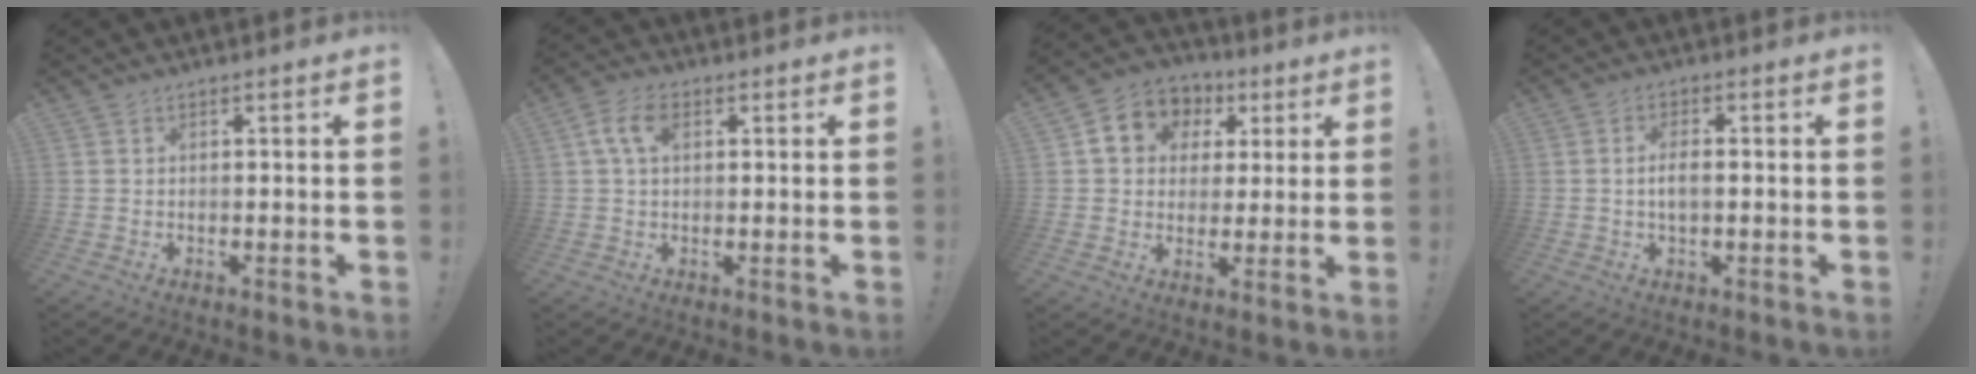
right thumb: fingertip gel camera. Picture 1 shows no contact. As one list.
[{"total": 6.9, "force": [2.0, 4.2, 5.1], "torque": [-0.096, 0.006, 0.036]}, {"total": 10.8, "force": [3.7, 9.1, 4.4], "torque": [-0.060, -0.007, 0.073]}, {"total": 3.7, "force": [-0.4, 1.5, 3.4], "torque": [-0.062, 0.003, -0.011]}]